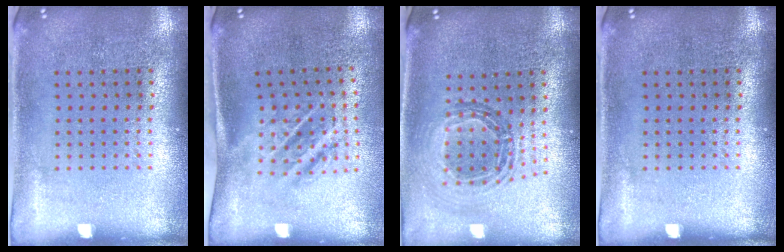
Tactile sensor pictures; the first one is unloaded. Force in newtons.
{"total": 1.8, "press": 1.2, "slide": 1.4}
{"total": 0.9, "press": 0.9, "slide": 0.1}
{"total": 0.0}